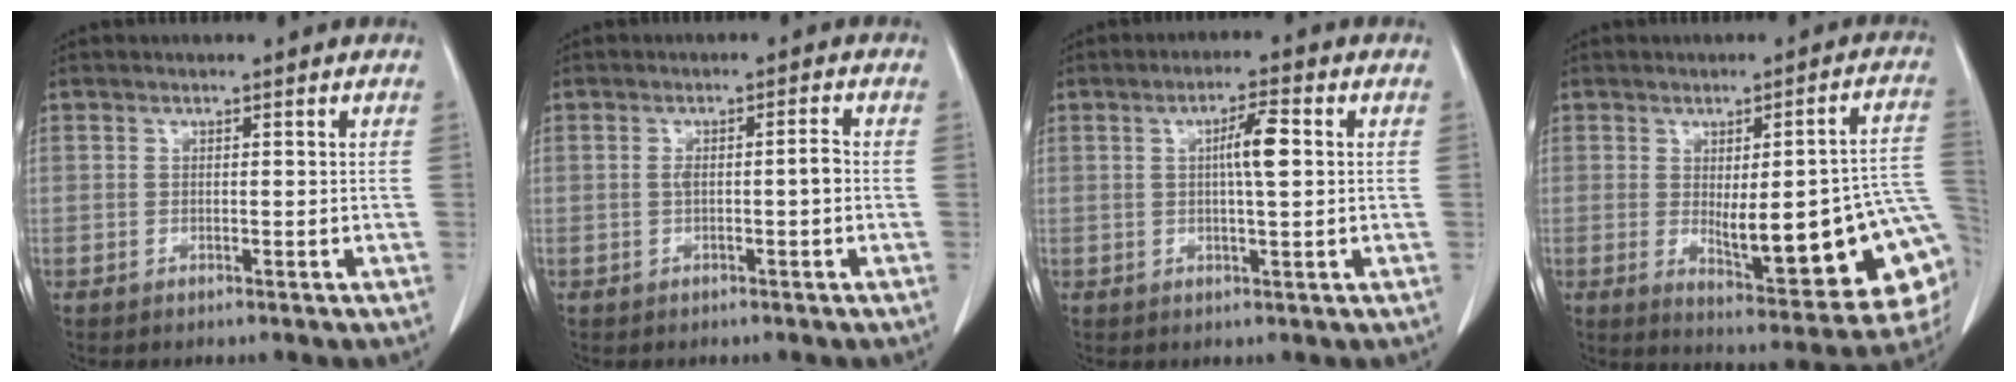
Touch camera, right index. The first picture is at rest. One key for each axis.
{"total": 3.0, "fx": -0.2, "fy": 0.4, "fz": 2.9, "tx": -0.053, "ty": 0.008, "tz": -0.003}
{"total": 4.8, "fx": 0.7, "fy": 0.4, "fz": 4.7, "tx": -0.082, "ty": 0.004, "tz": 0.010}
{"total": 21.0, "fx": -3.0, "fy": 4.7, "fz": 20.2, "tx": -0.190, "ty": 0.007, "tz": -0.016}